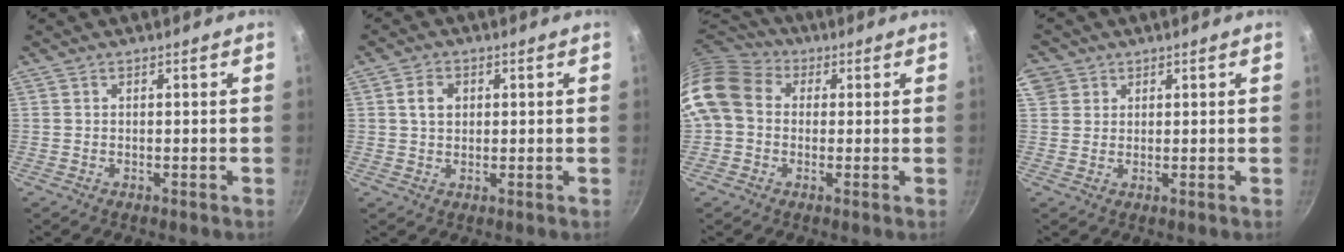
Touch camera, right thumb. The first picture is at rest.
{"total": 3.7, "force": [0.9, 2.9, 2.2], "torque": [-0.027, 0.003, 0.015]}
{"total": 12.6, "force": [1.5, 10.2, 7.1], "torque": [-0.118, 0.024, 0.009]}
{"total": 5.4, "force": [2.2, 4.7, 1.4], "torque": [-0.006, 0.008, 0.037]}